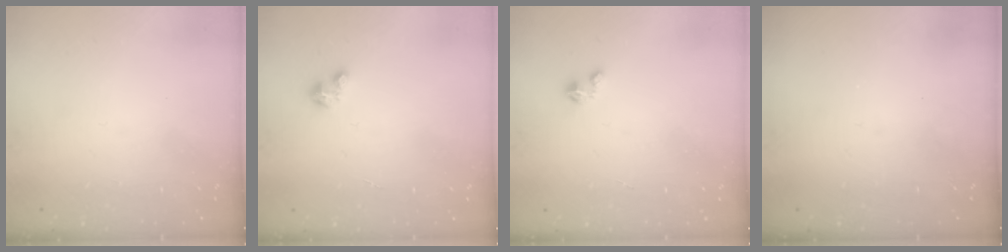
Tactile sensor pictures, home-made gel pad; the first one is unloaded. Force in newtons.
{"total": 2.0, "press": 2.0, "slide": 0.2}
{"total": 1.4, "press": 1.4, "slide": 0.2}
{"total": 0.0}